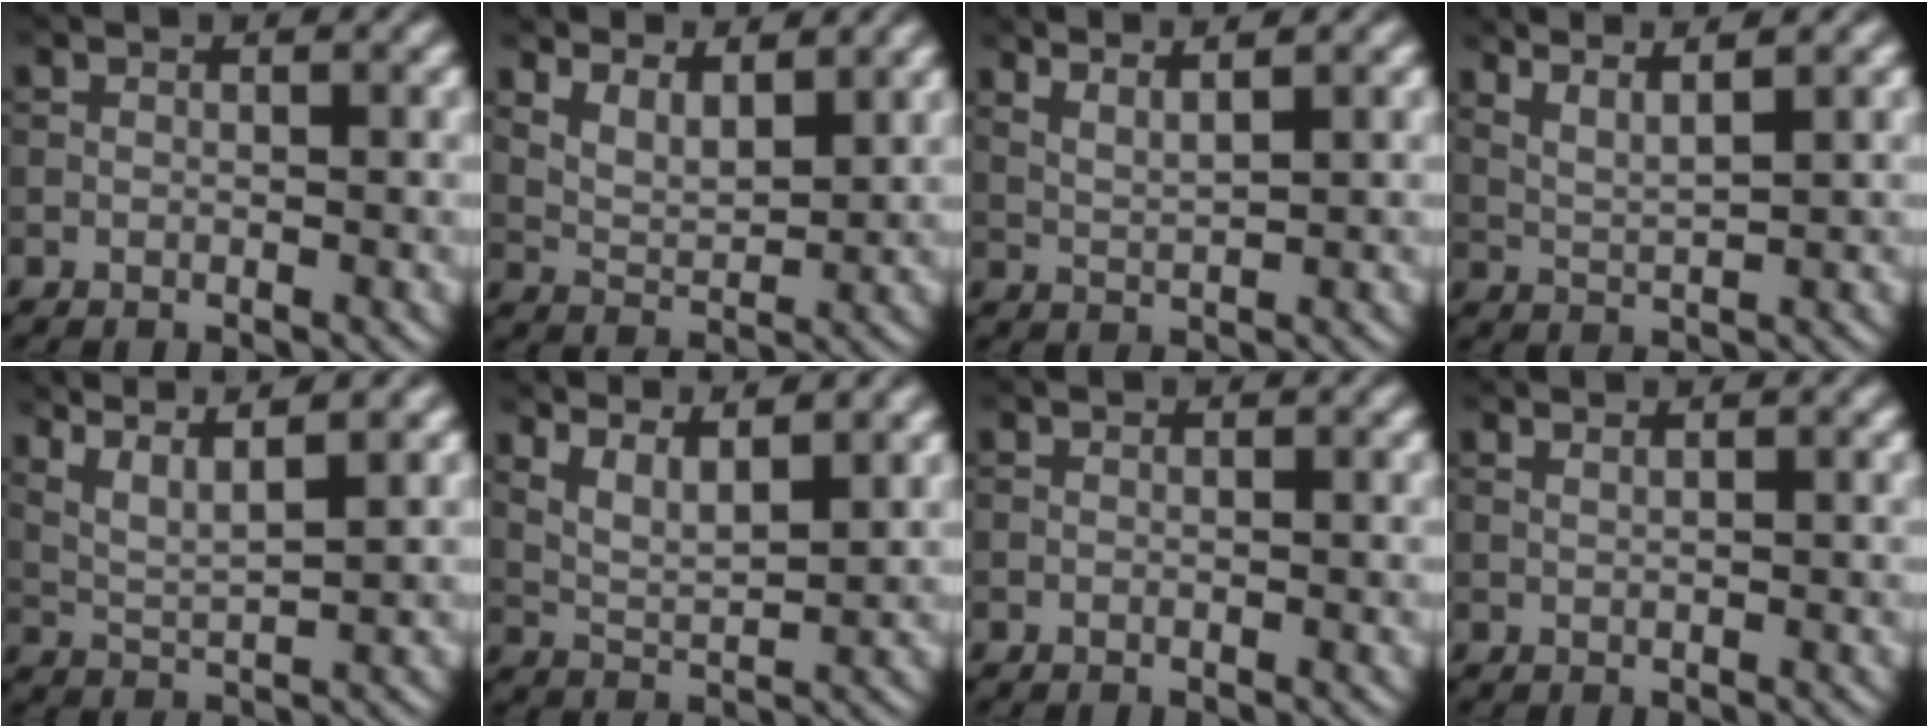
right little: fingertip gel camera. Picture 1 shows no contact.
{"total": 3.9, "force": [3.1, 1.4, 1.9], "torque": [-0.046, -0.003, 0.055]}
{"total": 3.2, "force": [2.6, 0.6, 1.8], "torque": [-0.026, 0.007, 0.038]}
{"total": 4.1, "force": [3.3, 0.7, 2.3], "torque": [-0.037, 0.008, 0.049]}
{"total": 6.1, "force": [4.7, 1.3, 3.7], "torque": [-0.064, 0.022, 0.062]}
{"total": 4.5, "force": [3.6, 1.1, 2.6], "torque": [-0.053, 0.004, 0.062]}
{"total": 0.0}
{"total": 0.7, "force": [0.6, 0.1, 0.4], "torque": [-0.008, -0.001, 0.007]}